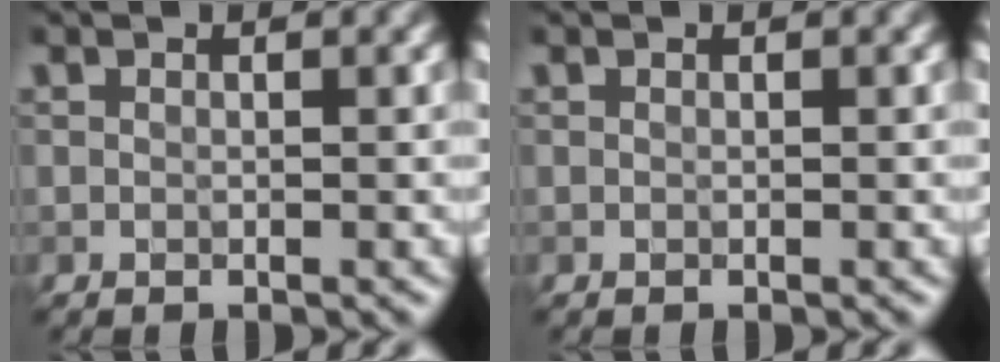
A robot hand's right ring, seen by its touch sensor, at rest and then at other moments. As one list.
[{"total": 0.0}]